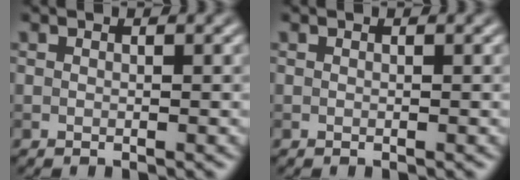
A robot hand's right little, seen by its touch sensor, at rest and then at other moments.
{"total": 0.0}